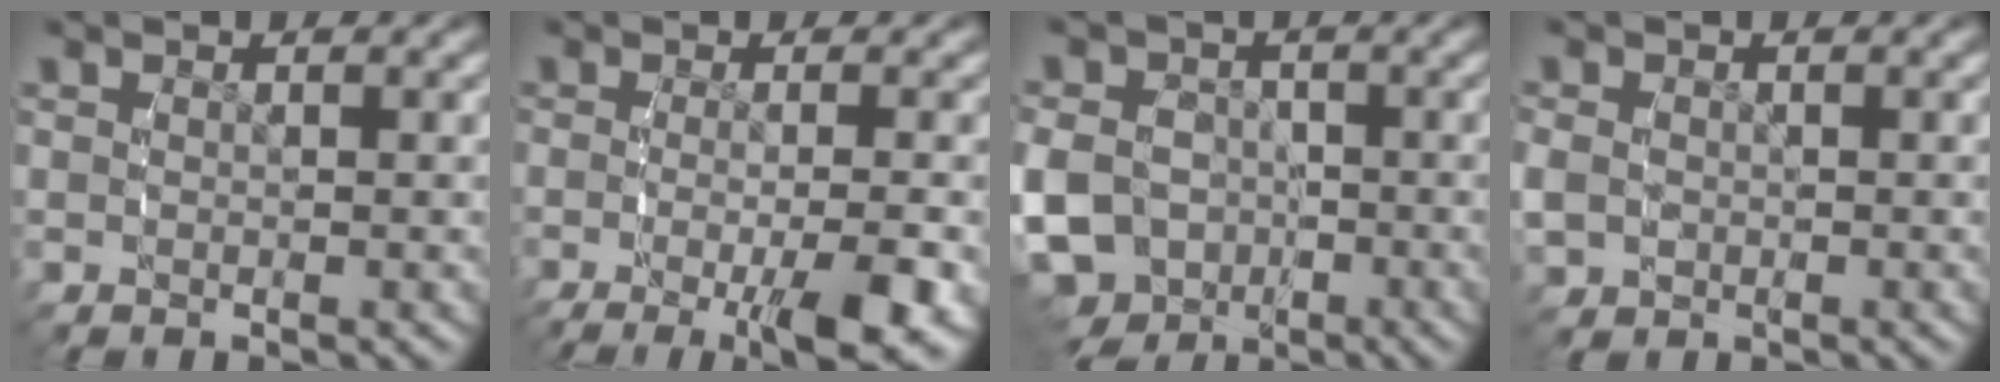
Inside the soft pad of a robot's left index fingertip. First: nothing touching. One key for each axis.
{"total": 5.1, "fx": -3.0, "fy": 0.7, "fz": 4.0, "tx": -0.066, "ty": -0.016, "tz": -0.046}
{"total": 10.6, "fx": -4.4, "fy": 9.3, "fz": 2.7, "tx": -0.071, "ty": -0.052, "tz": -0.068}
{"total": 2.4, "fx": -0.8, "fy": 2.2, "fz": 0.6, "tx": -0.027, "ty": -0.013, "tz": -0.008}